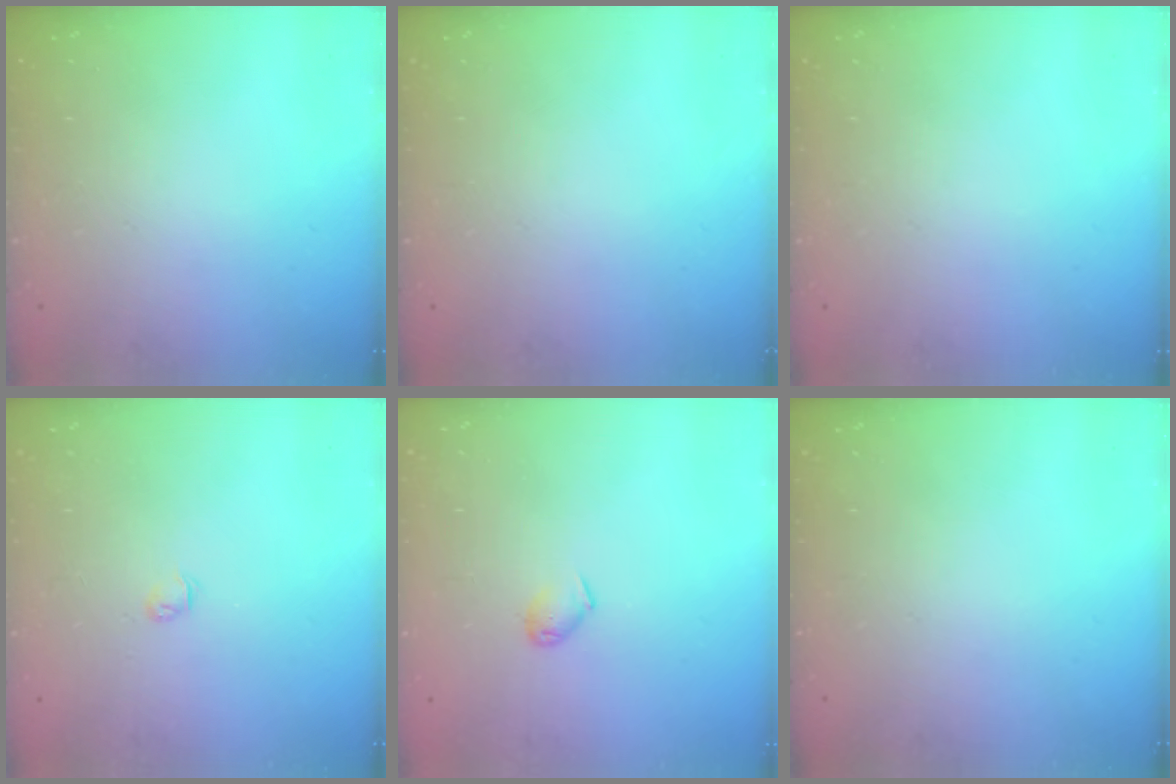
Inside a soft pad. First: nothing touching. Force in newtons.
{"total": 0.0}
{"total": 0.0}
{"total": 3.0, "press": 2.9, "slide": 0.6}
{"total": 5.0, "press": 4.9, "slide": 0.8}
{"total": 0.0}